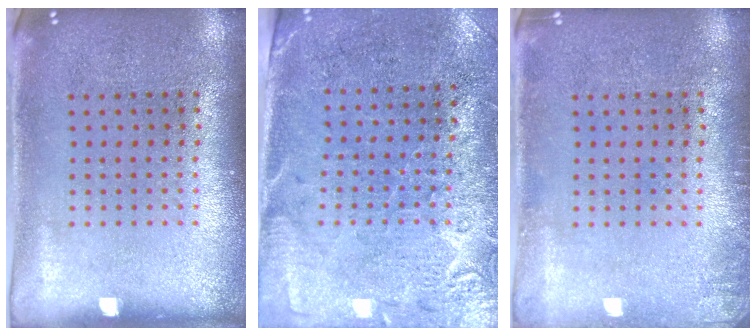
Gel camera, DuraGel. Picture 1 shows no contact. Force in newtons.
{"total": 2.8, "press": 2.5, "slide": 1.3}
{"total": 1.1, "press": 1.1, "slide": 0.2}